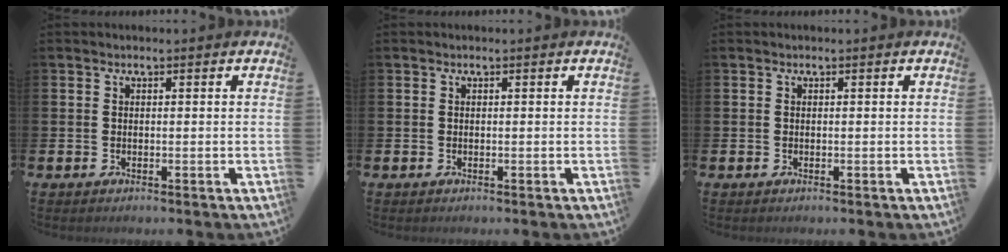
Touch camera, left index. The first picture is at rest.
{"total": 0.0}
{"total": 0.0}